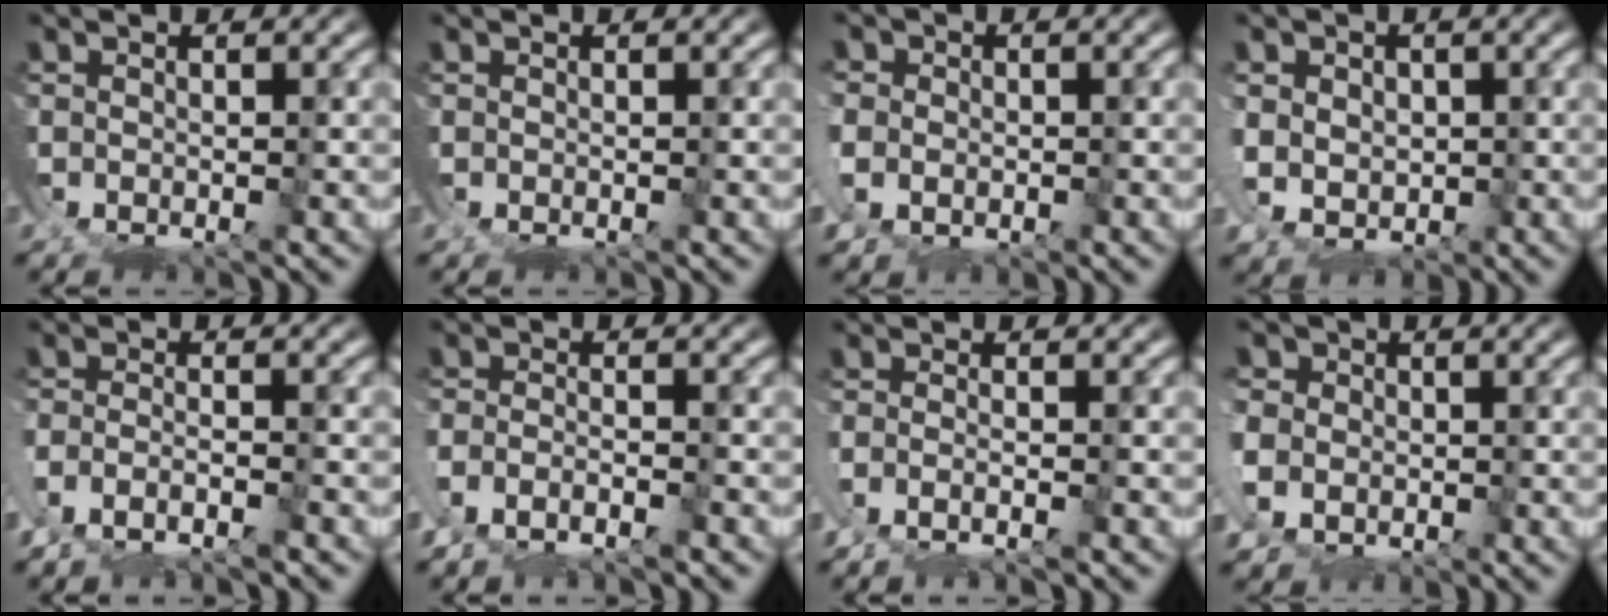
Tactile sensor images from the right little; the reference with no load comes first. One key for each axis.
{"total": 0.0}
{"total": 2.8, "fx": -0.2, "fy": 2.2, "fz": 1.7, "tx": -0.047, "ty": -0.014, "tz": 0.000}
{"total": 4.0, "fx": 0.4, "fy": 3.0, "fz": 2.6, "tx": -0.061, "ty": -0.025, "tz": 0.024}
{"total": 2.7, "fx": -1.8, "fy": 0.3, "fz": 2.0, "tx": -0.038, "ty": -0.004, "tz": -0.029}
{"total": 2.7, "fx": -1.8, "fy": 0.8, "fz": 1.7, "tx": -0.034, "ty": -0.003, "tz": -0.032}
{"total": 2.3, "fx": -1.1, "fy": -0.1, "fz": 2.0, "tx": -0.043, "ty": -0.003, "tz": -0.018}
{"total": 5.1, "fx": 0.2, "fy": 4.2, "fz": 2.8, "tx": -0.069, "ty": -0.017, "tz": 0.007}